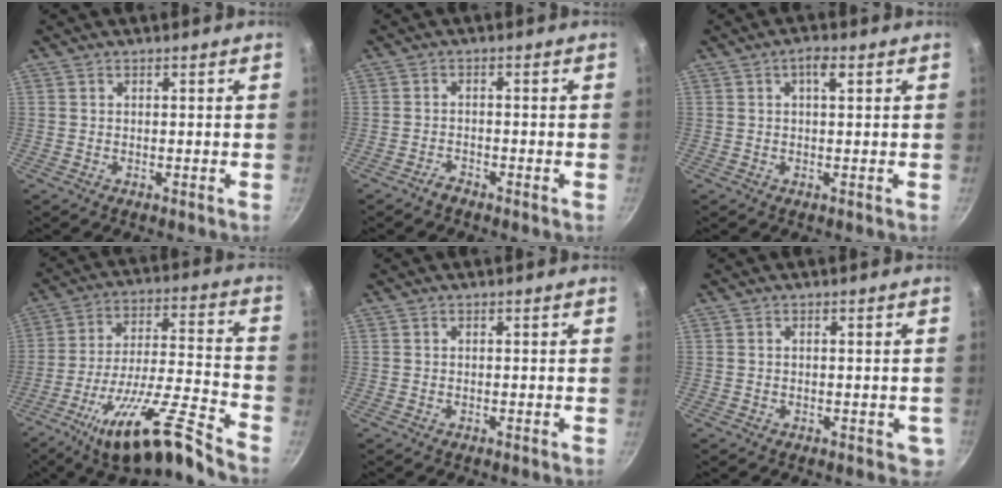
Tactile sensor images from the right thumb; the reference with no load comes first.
{"total": 1.6, "force": [-1.5, 0.2, 0.6], "torque": [-0.015, 0.014, -0.025]}
{"total": 2.9, "force": [1.0, 0.9, 2.6], "torque": [-0.045, 0.004, 0.016]}
{"total": 18.6, "force": [-13.0, 2.5, 13.1], "torque": [-0.213, 0.071, -0.228]}
{"total": 0.0}
{"total": 2.3, "force": [-0.2, 1.3, 1.9], "torque": [-0.017, -0.002, 0.000]}